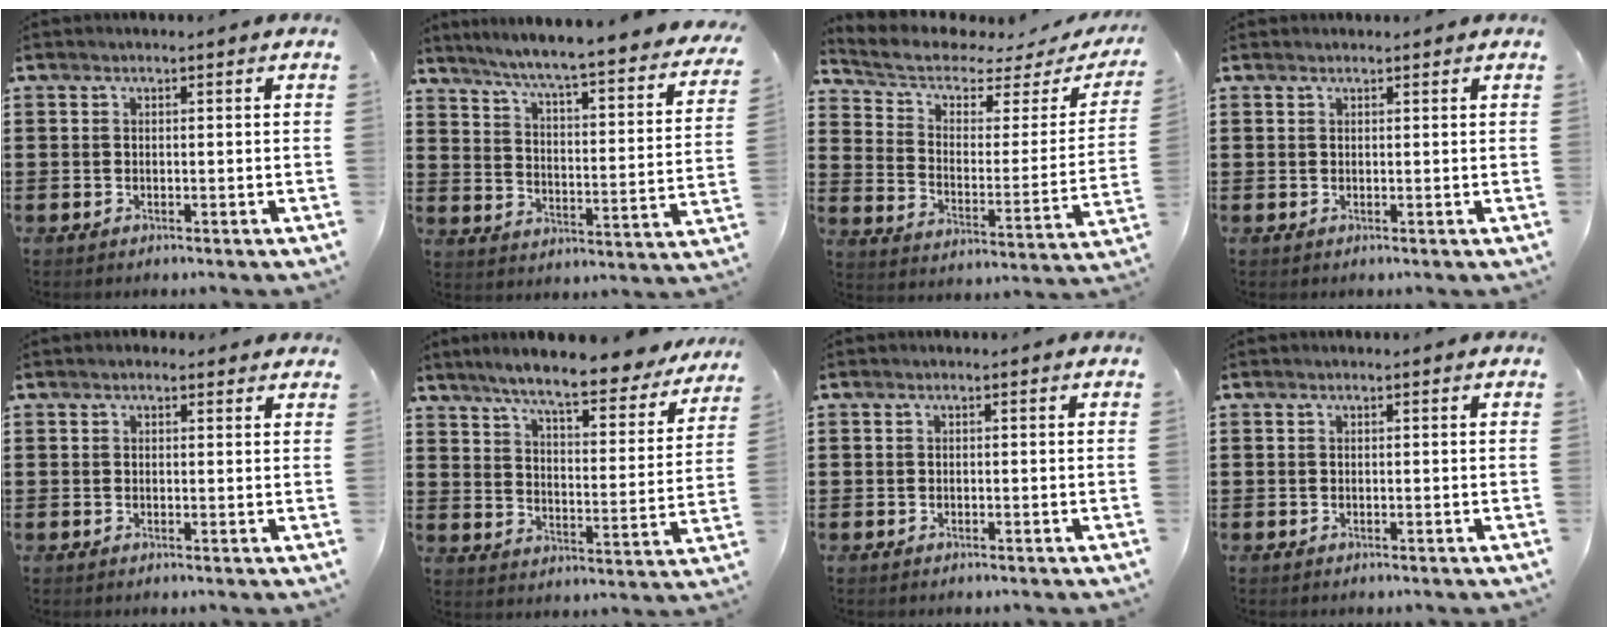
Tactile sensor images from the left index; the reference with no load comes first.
{"total": 4.9, "force": [4.2, -1.0, 2.4], "torque": [-0.068, -0.047, 0.060]}
{"total": 5.3, "force": [4.1, 2.1, 2.6], "torque": [-0.076, -0.031, 0.066]}
{"total": 0.8, "force": [0.8, 0.1, 0.1], "torque": [-0.005, 0.000, 0.016]}
{"total": 1.3, "force": [1.2, 0.4, 0.5], "torque": [-0.011, 0.004, 0.022]}
{"total": 7.9, "force": [6.9, 0.0, 3.9], "torque": [-0.096, -0.044, 0.112]}
{"total": 0.0}
{"total": 0.0}